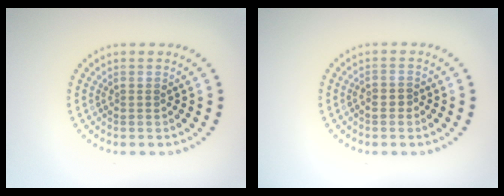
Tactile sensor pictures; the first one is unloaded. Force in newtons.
{"total": 0.6, "press": 0.5, "slide": 0.3}